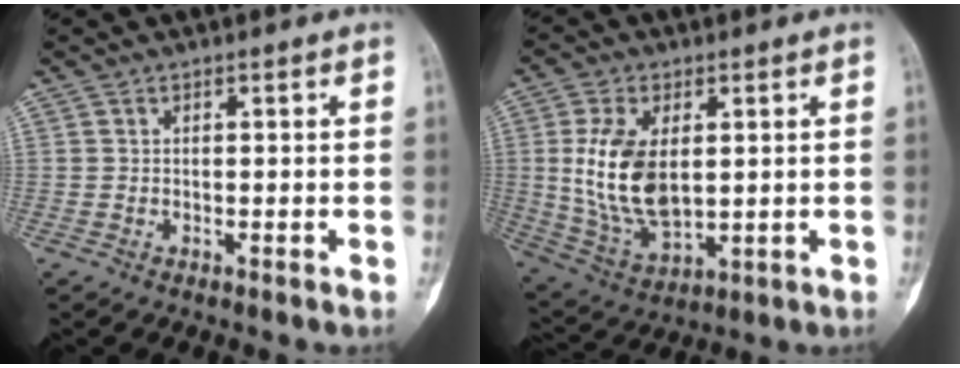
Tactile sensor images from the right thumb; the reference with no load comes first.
{"total": 14.3, "force": [1.8, 8.1, 11.6], "torque": [-0.218, -0.014, 0.048]}